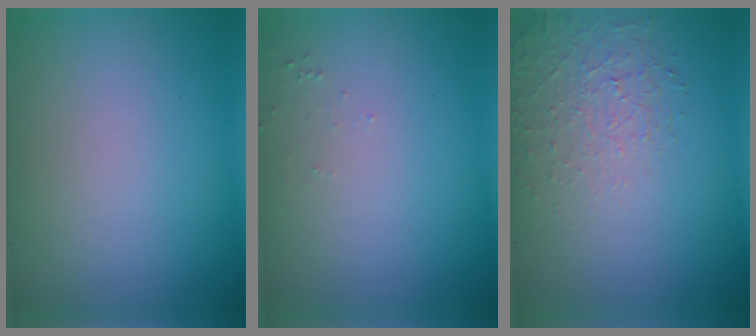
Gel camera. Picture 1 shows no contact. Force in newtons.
{"total": 0.6, "press": 0.6, "slide": 0.2}
{"total": 1.5, "press": 0.8, "slide": 1.3}